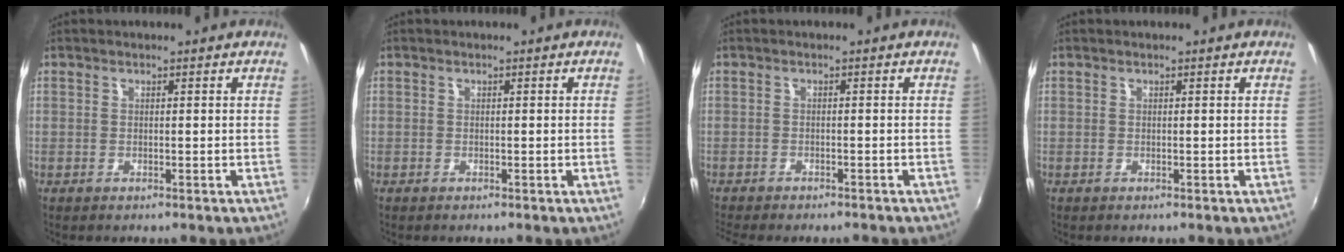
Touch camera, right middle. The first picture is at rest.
{"total": 0.0}
{"total": 5.7, "force": [-5.0, 1.3, 2.3], "torque": [-0.059, -0.022, -0.079]}
{"total": 0.0}